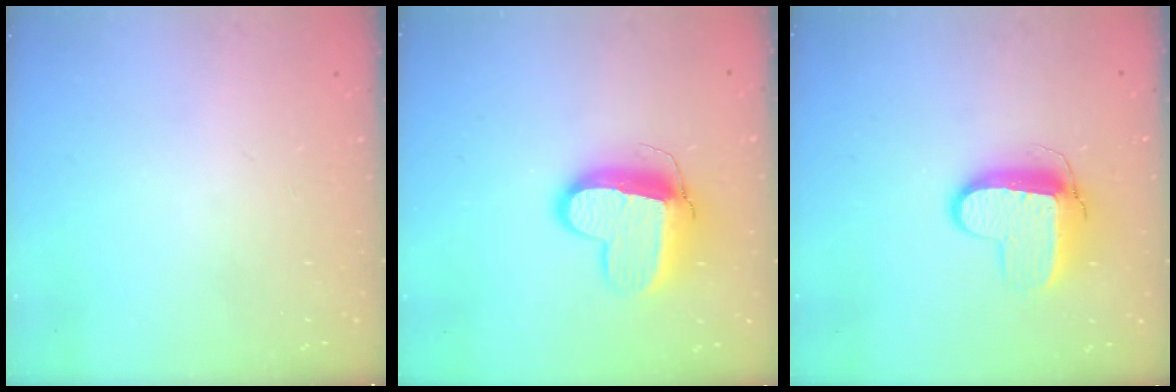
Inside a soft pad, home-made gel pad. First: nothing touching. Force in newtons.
{"total": 12.7, "press": 12.6, "slide": 1.4}
{"total": 10.3, "press": 10.2, "slide": 1.0}